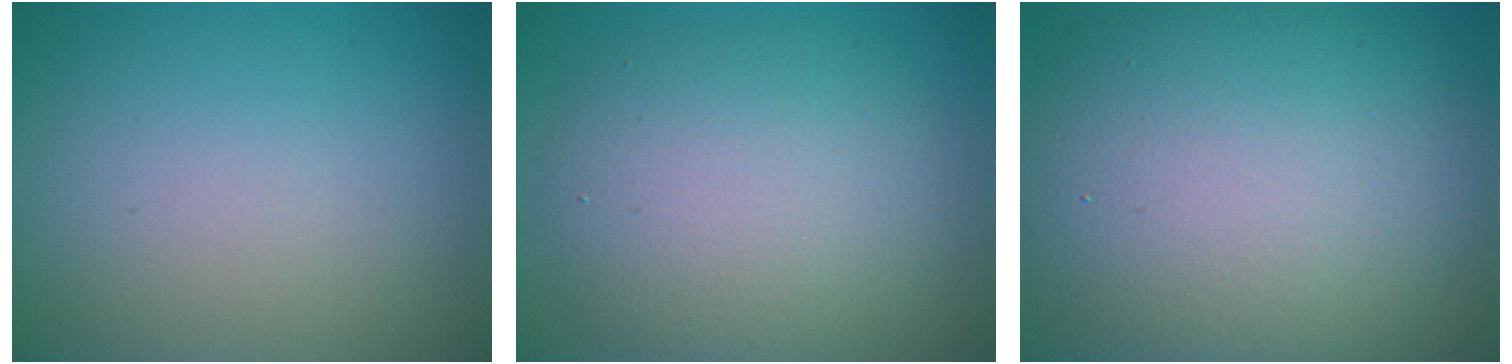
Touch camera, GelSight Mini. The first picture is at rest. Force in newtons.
{"total": 7.1, "press": 7.1, "slide": 0.1}
{"total": 14.1, "press": 14.1, "slide": 0.2}